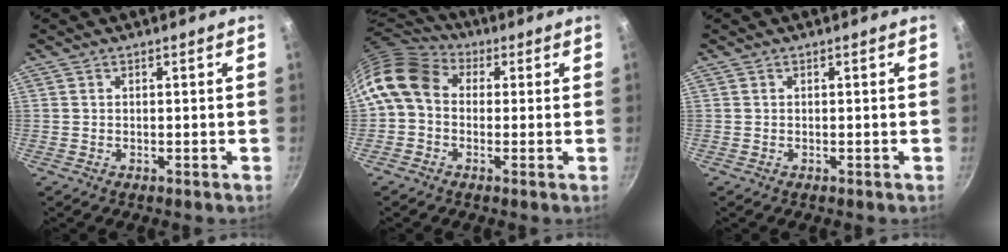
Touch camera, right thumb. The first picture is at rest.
{"total": 11.8, "force": [1.1, 9.2, 7.2], "torque": [-0.129, 0.027, -0.001]}
{"total": 0.0}